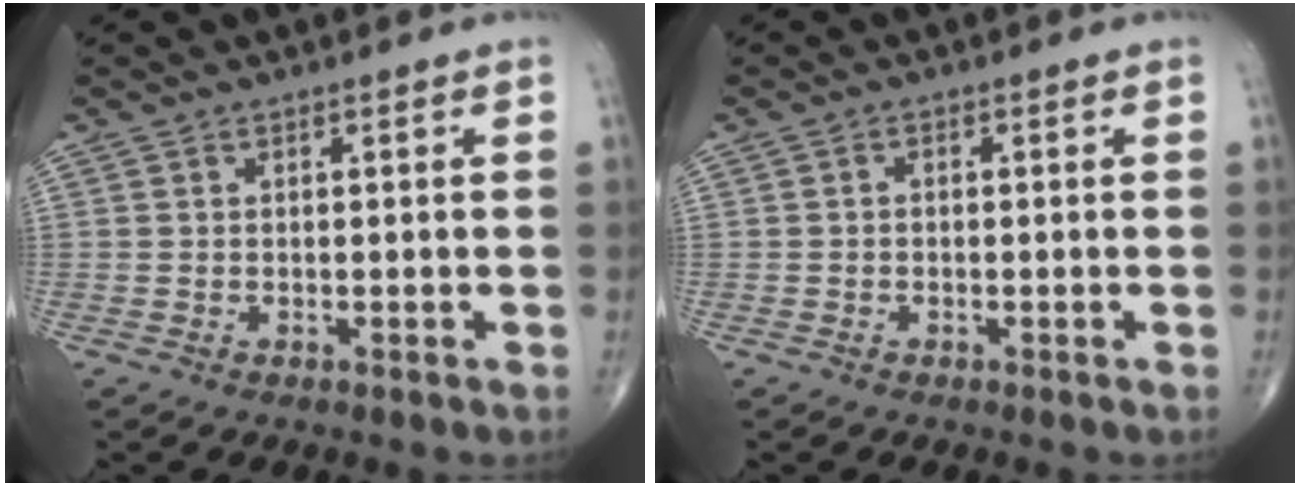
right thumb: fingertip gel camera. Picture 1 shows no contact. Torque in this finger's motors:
{"motor_torque": [-0.40, 0.17, 0.19, 0.19, 0.06]}